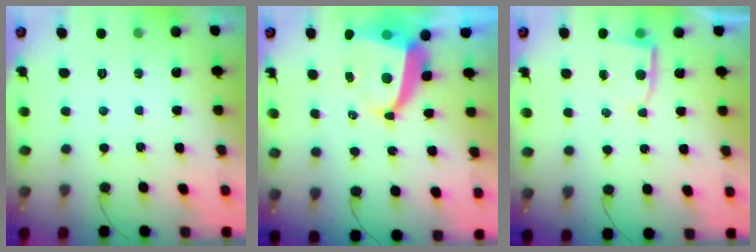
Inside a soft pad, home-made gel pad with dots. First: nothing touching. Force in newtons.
{"total": 7.8, "press": 7.7, "slide": 1.0}
{"total": 2.8, "press": 2.8, "slide": 0.3}